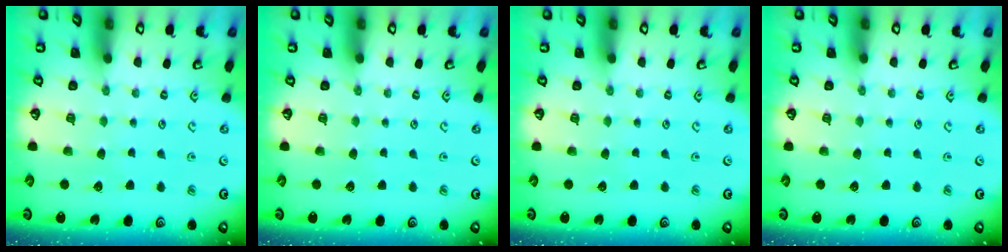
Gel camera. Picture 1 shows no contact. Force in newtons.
{"total": 0.0}
{"total": 0.0}
{"total": 0.0}